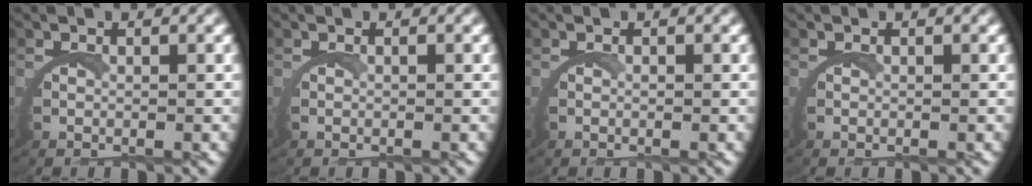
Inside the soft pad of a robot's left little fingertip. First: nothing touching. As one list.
[{"total": 0.0}, {"total": 0.0}, {"total": 0.0}]